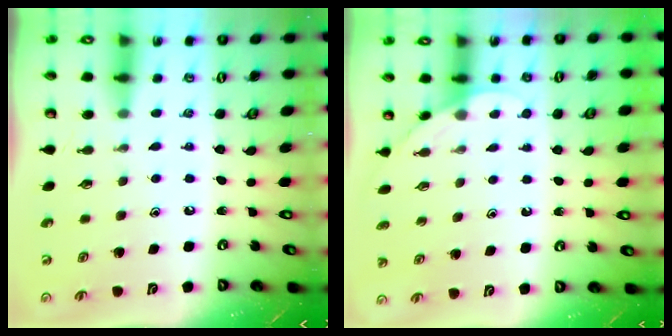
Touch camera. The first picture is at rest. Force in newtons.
{"total": 3.6, "press": 3.6, "slide": 0.1}